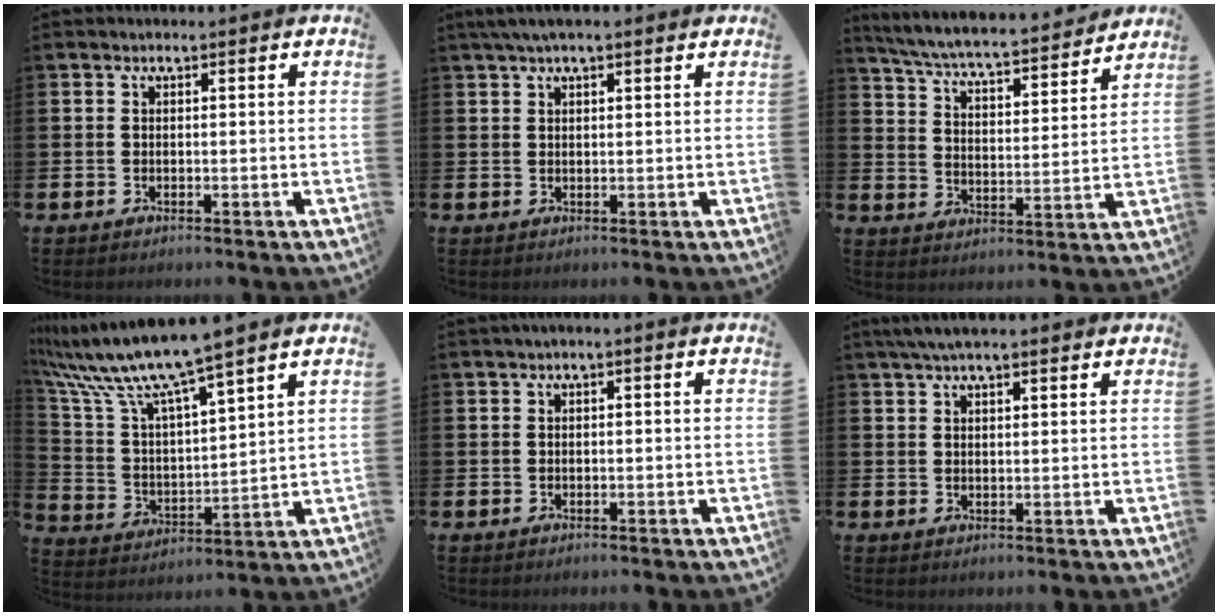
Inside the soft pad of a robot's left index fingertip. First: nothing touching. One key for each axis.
{"total": 2.6, "fx": 1.9, "fy": 0.7, "fz": 1.7, "tx": -0.028, "ty": 0.006, "tz": 0.032}
{"total": 6.6, "fx": 6.3, "fy": 0.5, "fz": 2.0, "tx": -0.071, "ty": -0.050, "tz": 0.106}
{"total": 10.2, "fx": 9.0, "fy": 0.5, "fz": 4.8, "tx": -0.135, "ty": -0.057, "tz": 0.151}
{"total": 0.6, "fx": -0.2, "fy": 0.1, "fz": 0.5, "tx": -0.015, "ty": 0.002, "tz": -0.002}
{"total": 3.9, "fx": 3.2, "fy": 0.9, "fz": 2.0, "tx": -0.038, "ty": -0.002, "tz": 0.056}